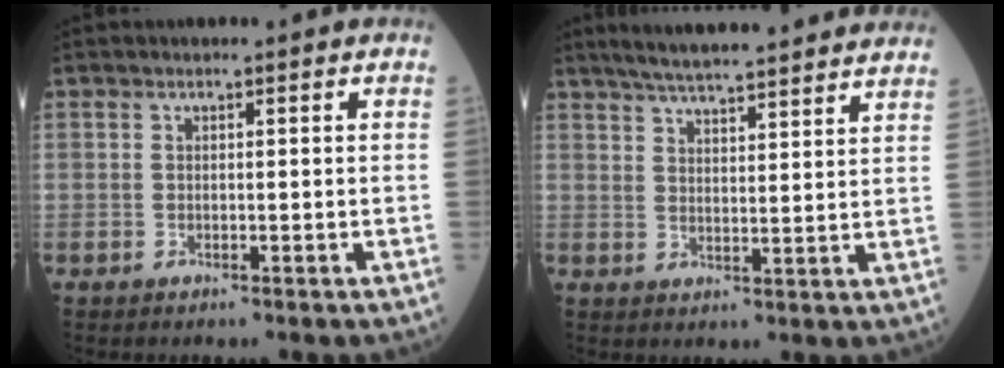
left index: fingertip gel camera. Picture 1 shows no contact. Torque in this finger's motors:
{"motor_torque": [0.99, -1.15, 0.14, 0.09]}